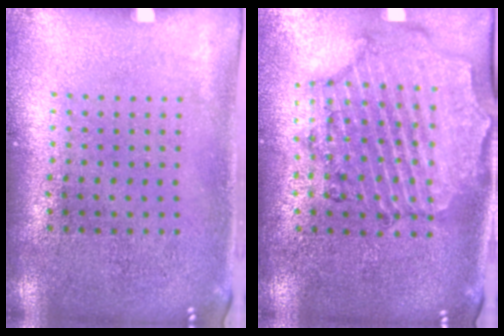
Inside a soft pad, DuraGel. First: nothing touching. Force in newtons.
{"total": 1.6, "press": 1.6, "slide": 0.4}